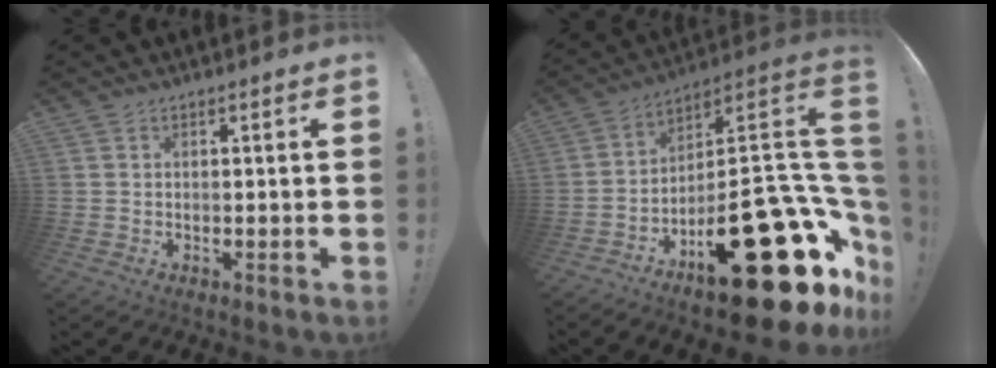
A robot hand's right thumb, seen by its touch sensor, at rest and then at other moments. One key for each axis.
{"total": 30.9, "fx": -12.9, "fy": 11.8, "fz": 25.4, "tx": -0.288, "ty": 0.057, "tz": -0.177}